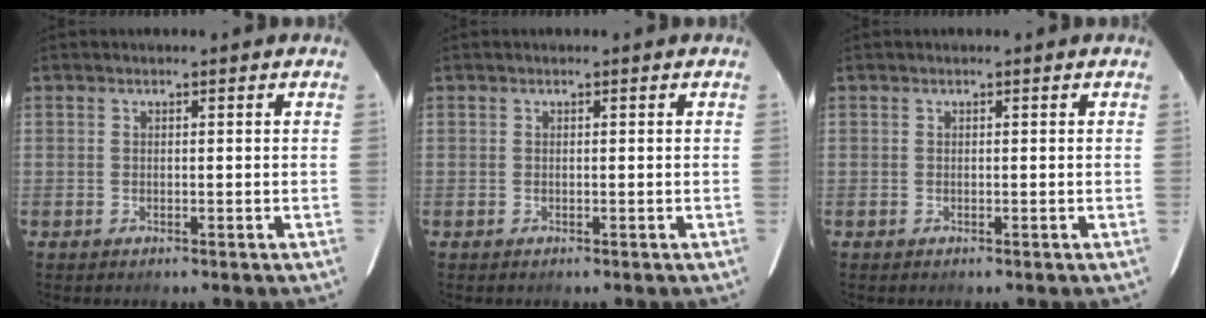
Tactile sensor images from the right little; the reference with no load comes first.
{"total": 0.0}
{"total": 0.0}